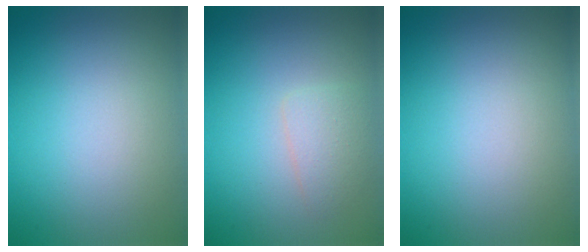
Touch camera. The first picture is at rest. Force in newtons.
{"total": 1.7, "press": 1.7, "slide": 0.1}
{"total": 0.0}